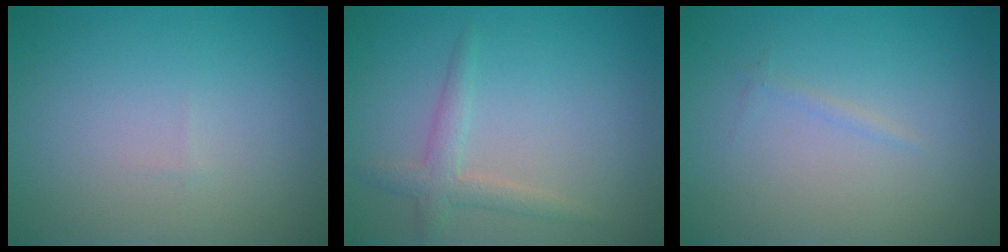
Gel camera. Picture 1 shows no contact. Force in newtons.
{"total": 2.1, "press": 2.1, "slide": 0.1}
{"total": 0.5, "press": 0.5, "slide": 0.0}